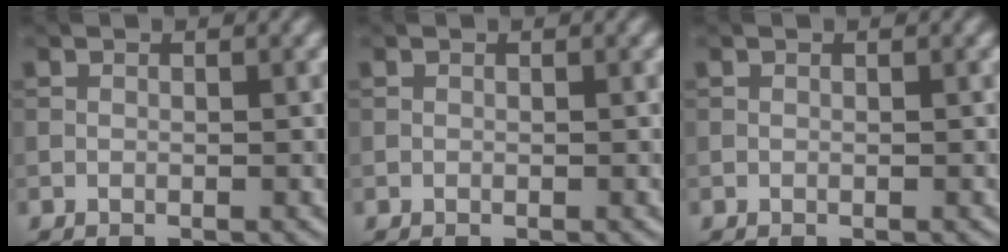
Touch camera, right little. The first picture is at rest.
{"total": 0.0}
{"total": 0.0}